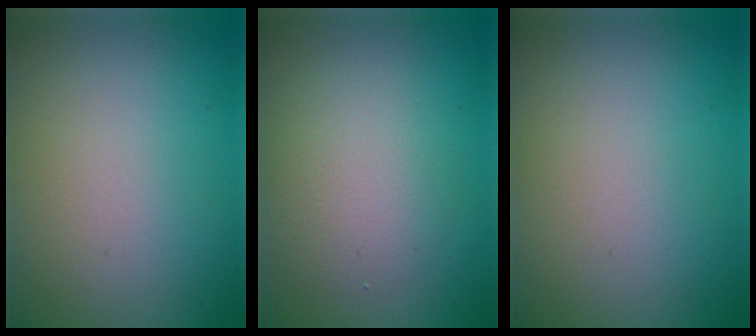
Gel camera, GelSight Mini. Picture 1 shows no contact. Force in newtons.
{"total": 3.9, "press": 3.9, "slide": 0.2}
{"total": 0.0}